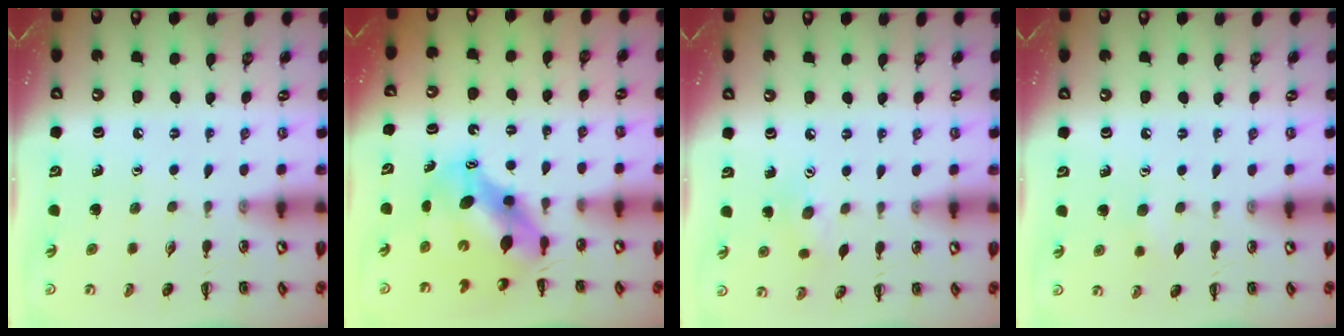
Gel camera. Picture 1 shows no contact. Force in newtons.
{"total": 6.7, "press": 6.6, "slide": 1.2}
{"total": 6.1, "press": 6.0, "slide": 1.2}
{"total": 4.4, "press": 4.3, "slide": 1.0}